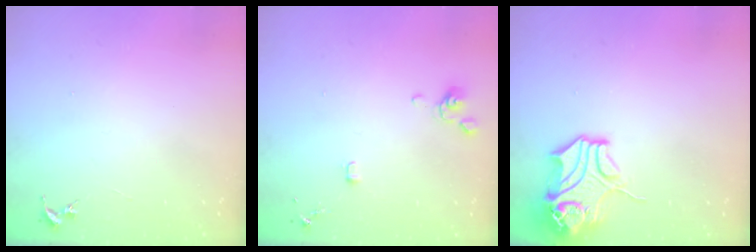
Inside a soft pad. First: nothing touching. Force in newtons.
{"total": 4.0, "press": 4.0, "slide": 0.8}
{"total": 13.8, "press": 13.7, "slide": 2.0}